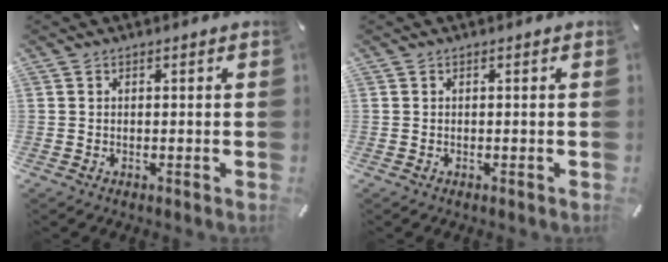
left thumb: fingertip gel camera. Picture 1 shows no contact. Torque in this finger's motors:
{"motor_torque": [-0.03, -0.02, -0.14, -0.08, 0.00]}